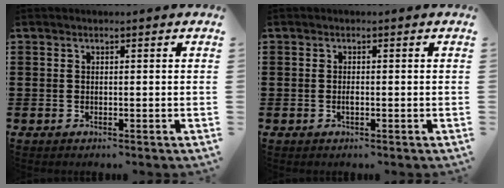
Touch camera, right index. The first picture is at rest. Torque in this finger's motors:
{"motor_torque": [2.14, 0.00, 0.29, 0.07]}